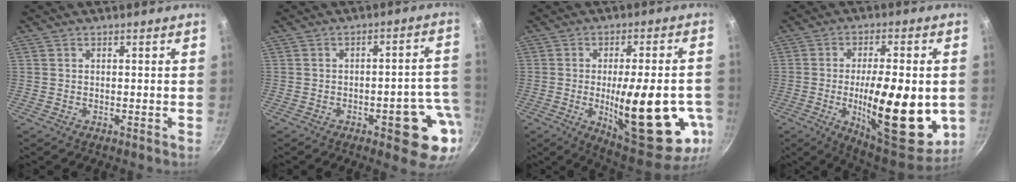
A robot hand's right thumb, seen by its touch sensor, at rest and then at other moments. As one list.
[{"total": 12.2, "force": [-4.4, 4.5, 10.4], "torque": [-0.081, 0.034, -0.053]}, {"total": 24.5, "force": [-5.4, 8.2, 22.5], "torque": [-0.287, -0.008, -0.062]}, {"total": 22.6, "force": [-3.2, 8.2, 20.8], "torque": [-0.287, -0.008, -0.041]}]